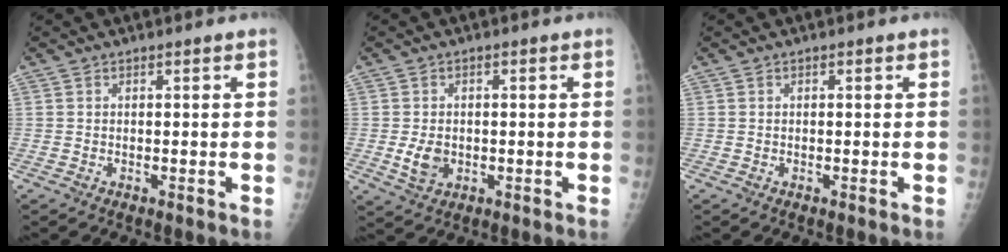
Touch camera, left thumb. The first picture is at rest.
{"total": 4.3, "force": [-0.9, 3.3, 2.6], "torque": [-0.038, -0.004, -0.009]}
{"total": 0.0}